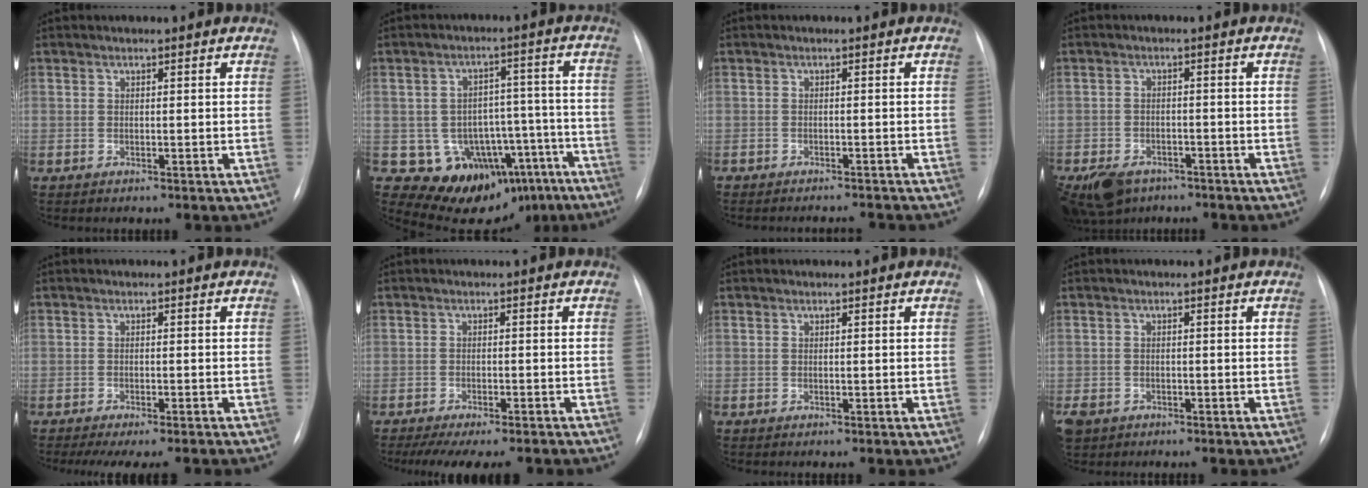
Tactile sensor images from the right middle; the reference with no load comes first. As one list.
[{"total": 15.2, "force": [-9.9, 10.0, 5.8], "torque": [-0.038, 0.063, -0.124]}, {"total": 4.4, "force": [-4.4, 0.5, 0.4], "torque": [0.003, -0.004, -0.057]}, {"total": 10.2, "force": [-7.1, 6.1, 4.2], "torque": [-0.103, -0.007, -0.110]}, {"total": 9.3, "force": [-8.1, 1.5, 4.4], "torque": [-0.054, -0.008, -0.104]}, {"total": 11.3, "force": [-9.7, 2.3, 5.4], "torque": [-0.075, -0.006, -0.126]}, {"total": 0.0}, {"total": 7.2, "force": [-3.9, 5.5, 2.5], "torque": [-0.073, -0.003, -0.057]}]